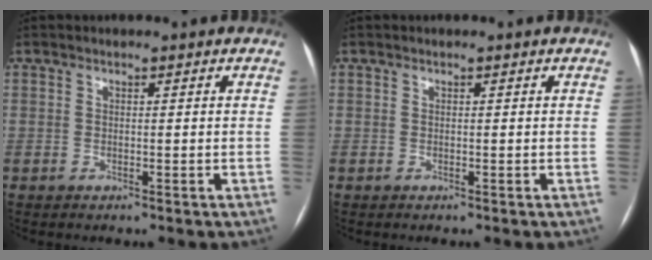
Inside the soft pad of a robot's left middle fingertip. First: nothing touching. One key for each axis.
{"total": 0.0}